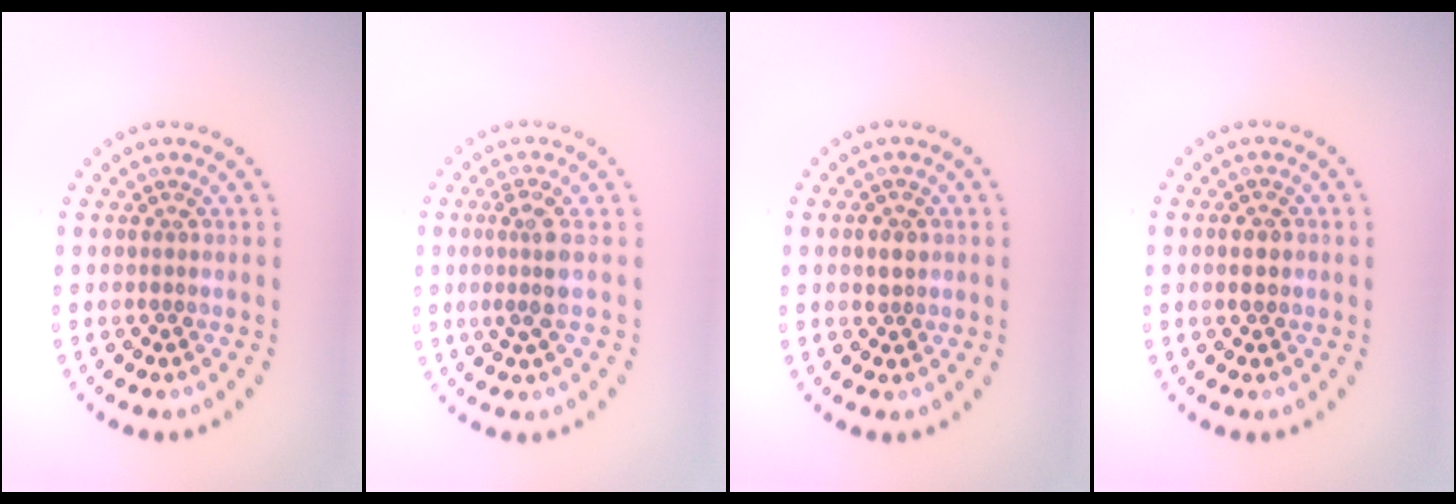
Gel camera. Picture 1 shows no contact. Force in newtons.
{"total": 2.4, "press": 1.9, "slide": 1.4}
{"total": 1.4, "press": 1.4, "slide": 0.3}
{"total": 1.1, "press": 1.1, "slide": 0.1}